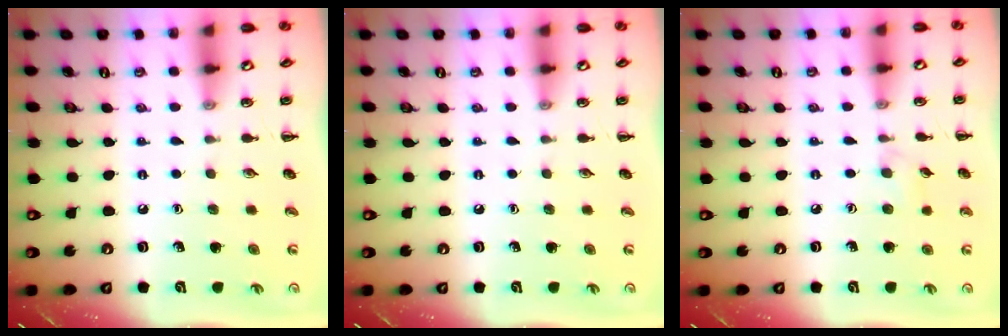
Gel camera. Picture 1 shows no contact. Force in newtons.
{"total": 0.0}
{"total": 5.3, "press": 4.9, "slide": 2.1}